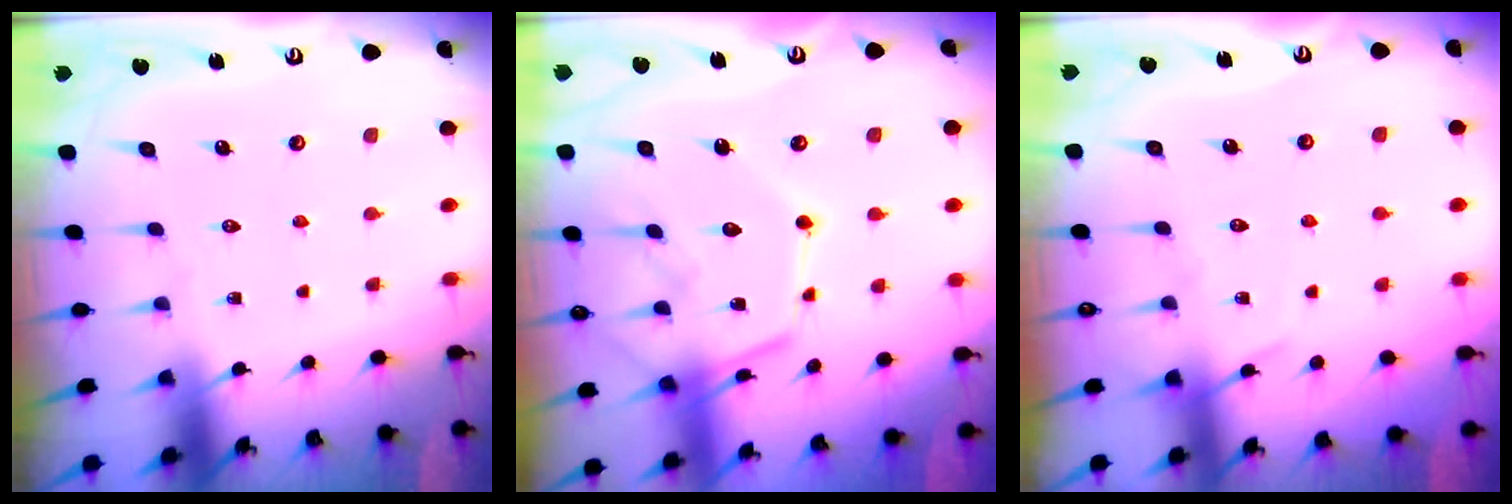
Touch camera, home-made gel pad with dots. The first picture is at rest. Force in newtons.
{"total": 15.8, "press": 15.8, "slide": 1.4}
{"total": 5.9, "press": 5.9, "slide": 0.7}